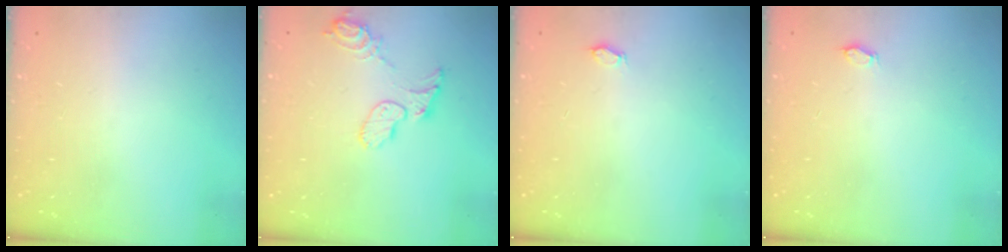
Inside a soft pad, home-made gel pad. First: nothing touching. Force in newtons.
{"total": 8.7, "press": 8.7, "slide": 0.7}
{"total": 2.9, "press": 2.7, "slide": 1.2}
{"total": 2.9, "press": 2.7, "slide": 1.2}